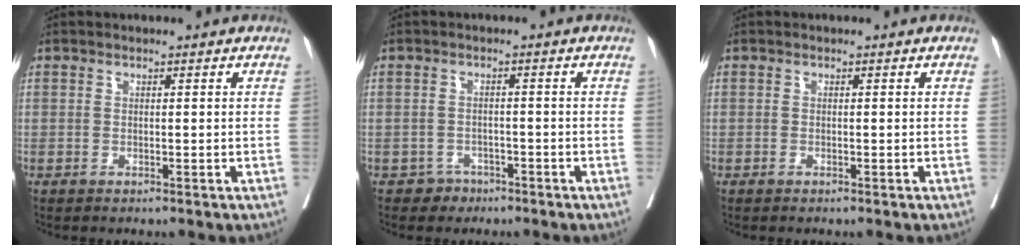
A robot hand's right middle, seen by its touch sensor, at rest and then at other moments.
{"total": 2.3, "force": [-1.5, 1.7, -0.2], "torque": [0.001, 0.010, -0.023]}
{"total": 0.0}